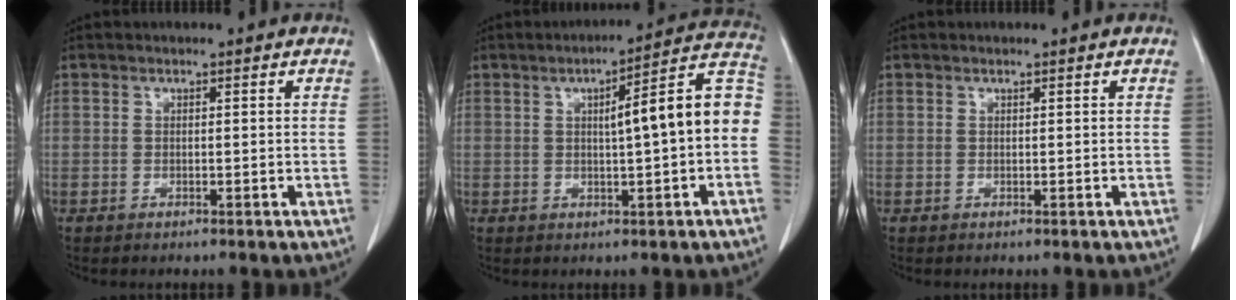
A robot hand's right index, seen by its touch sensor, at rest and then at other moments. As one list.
[{"total": 12.0, "force": [0.5, 1.2, 12.0], "torque": [-0.154, 0.036, 0.001]}, {"total": 0.0}]